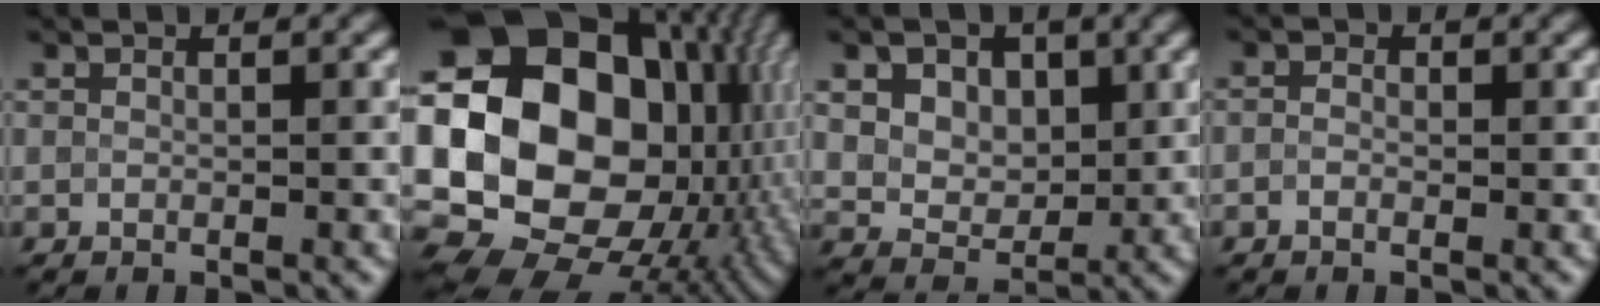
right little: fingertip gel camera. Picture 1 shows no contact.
{"total": 22.5, "force": [1.2, 17.6, 14.0], "torque": [-0.280, 0.002, 0.003]}
{"total": 8.2, "force": [3.5, 5.9, 4.4], "torque": [-0.073, 0.024, 0.053]}
{"total": 0.7, "force": [-0.3, 0.4, 0.5], "torque": [-0.009, 0.002, -0.009]}